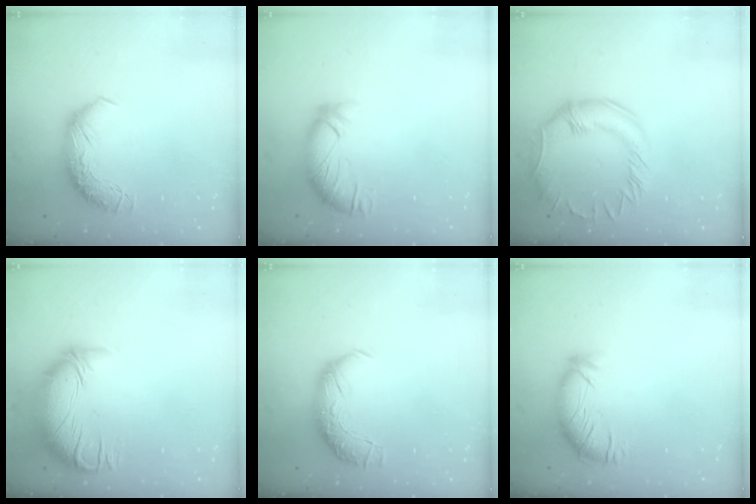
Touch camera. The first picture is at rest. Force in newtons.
{"total": 2.9, "press": 2.8, "slide": 0.9}
{"total": 5.0, "press": 4.8, "slide": 1.4}
{"total": 2.7, "press": 0.3, "slide": 2.7}
{"total": 2.5, "press": 1.2, "slide": 2.2}
{"total": 2.9, "press": 2.0, "slide": 2.0}